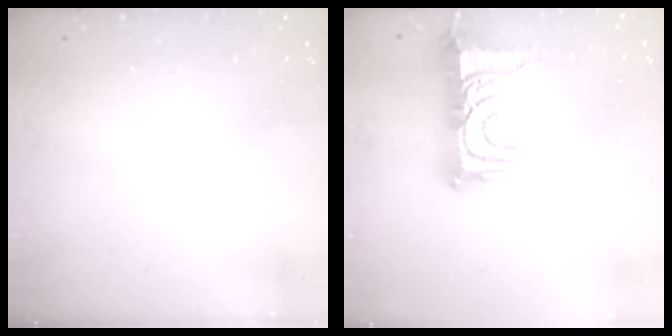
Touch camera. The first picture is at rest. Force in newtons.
{"total": 11.7, "press": 11.6, "slide": 1.0}